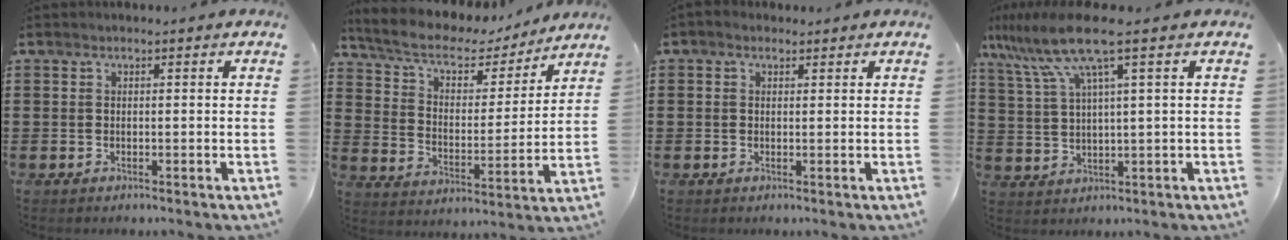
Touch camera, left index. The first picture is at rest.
{"total": 7.1, "force": [5.4, 3.1, 3.3], "torque": [-0.089, -0.026, 0.091]}
{"total": 0.8, "force": [0.3, 0.7, 0.3], "torque": [-0.008, 0.005, 0.005]}
{"total": 9.3, "force": [5.2, 0.5, 7.7], "torque": [-0.184, -0.022, 0.085]}